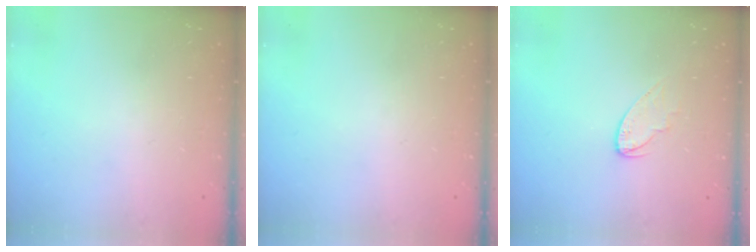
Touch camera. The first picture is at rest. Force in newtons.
{"total": 0.0}
{"total": 4.9, "press": 4.9, "slide": 0.3}